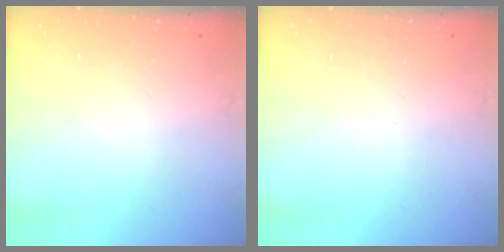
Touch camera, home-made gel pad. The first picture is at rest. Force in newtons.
{"total": 0.0}